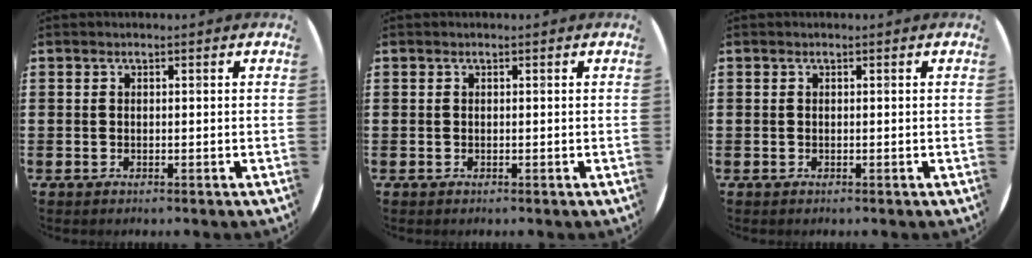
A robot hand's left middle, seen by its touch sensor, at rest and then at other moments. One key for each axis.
{"total": 0.0}
{"total": 0.0}